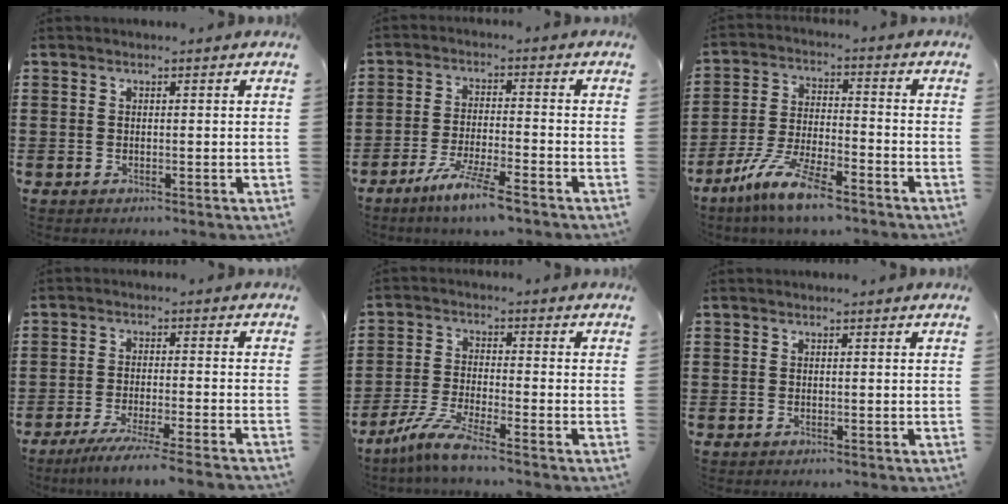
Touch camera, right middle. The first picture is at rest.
{"total": 6.7, "force": [-5.3, 0.1, 4.2], "torque": [-0.091, -0.014, -0.098]}
{"total": 9.9, "force": [-7.7, 1.3, 6.1], "torque": [-0.131, 0.001, -0.150]}
{"total": 5.0, "force": [-4.5, -0.6, 2.1], "torque": [-0.040, -0.020, -0.084]}
{"total": 6.0, "force": [-4.9, 0.1, 3.6], "torque": [-0.093, -0.020, -0.098]}
{"total": 0.0}